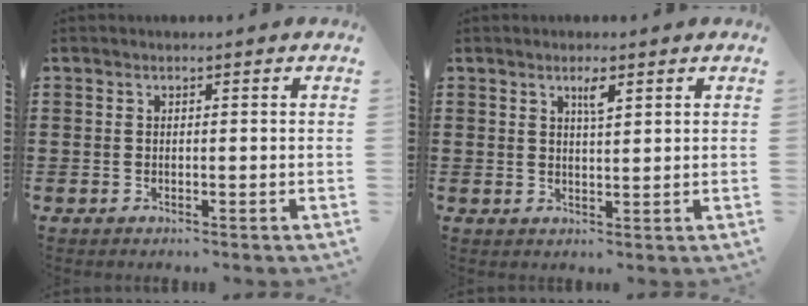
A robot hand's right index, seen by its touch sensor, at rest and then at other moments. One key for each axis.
{"total": 2.4, "fx": 1.4, "fy": 0.5, "fz": 1.9, "tx": -0.033, "ty": 0.000, "tz": 0.020}